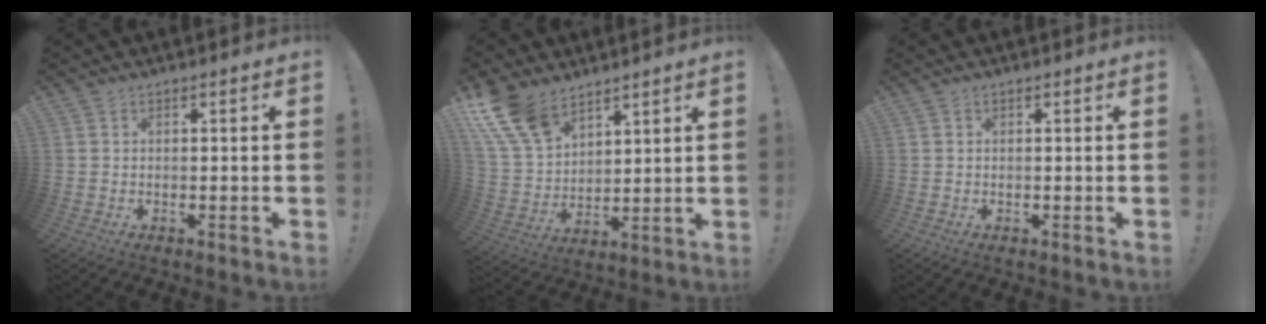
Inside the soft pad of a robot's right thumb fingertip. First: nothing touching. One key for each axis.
{"total": 14.9, "fx": 10.1, "fy": 8.2, "fz": 7.2, "tx": -0.163, "ty": -0.054, "tz": 0.198}
{"total": 0.0}